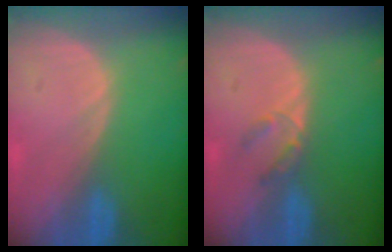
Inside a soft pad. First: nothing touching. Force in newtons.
{"total": 2.5, "press": 2.3, "slide": 1.0}